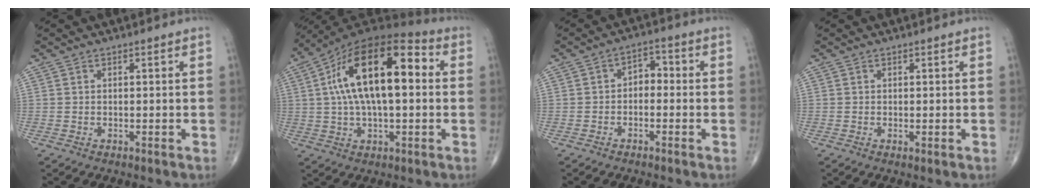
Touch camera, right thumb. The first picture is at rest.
{"total": 20.9, "force": [3.4, 9.5, 18.3], "torque": [-0.312, 0.031, 0.044]}
{"total": 4.0, "force": [-0.6, 2.7, 2.8], "torque": [-0.026, 0.022, -0.023]}
{"total": 0.8, "force": [0.0, 0.1, 0.8], "torque": [-0.013, -0.003, -0.001]}